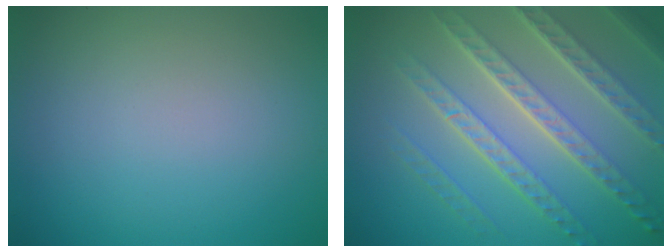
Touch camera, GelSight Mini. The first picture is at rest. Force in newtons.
{"total": 7.5, "press": 5.3, "slide": 5.3}